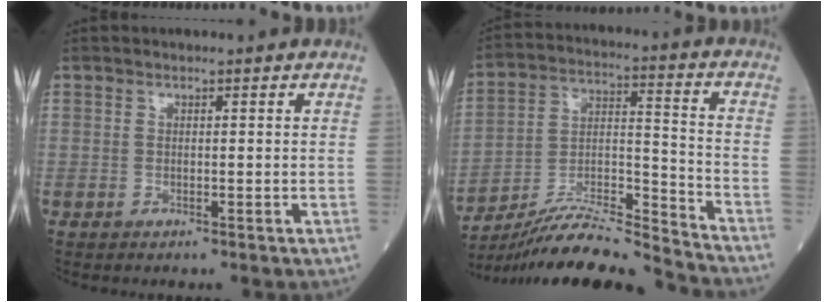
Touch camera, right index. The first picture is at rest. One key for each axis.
{"total": 16.5, "fx": -15.8, "fy": -0.9, "fz": 4.7, "tx": -0.082, "ty": 0.015, "tz": -0.279}